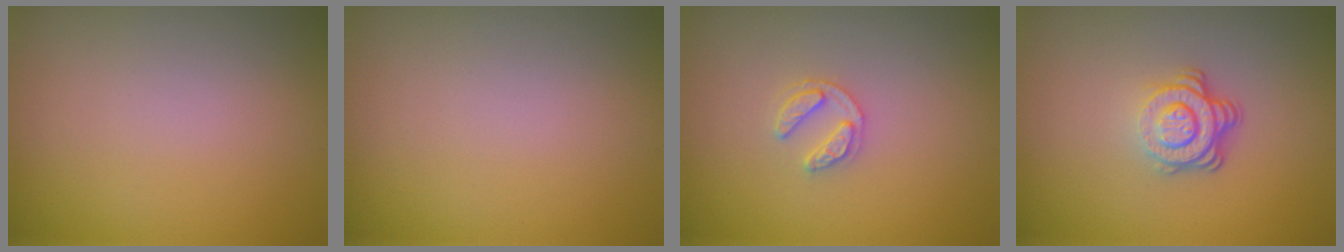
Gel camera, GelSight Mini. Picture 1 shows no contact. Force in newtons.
{"total": 0.0}
{"total": 1.8, "press": 1.8, "slide": 0.3}
{"total": 3.9, "press": 2.7, "slide": 2.8}